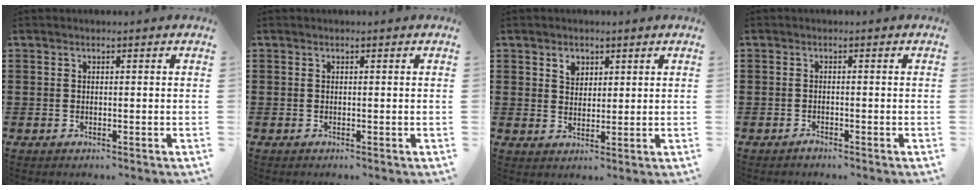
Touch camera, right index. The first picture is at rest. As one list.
[{"total": 0.0}, {"total": 2.8, "force": [1.7, 2.0, 0.9], "torque": [-0.017, 0.004, 0.028]}, {"total": 0.8, "force": [-0.7, 0.2, 0.3], "torque": [-0.008, -0.002, -0.014]}]